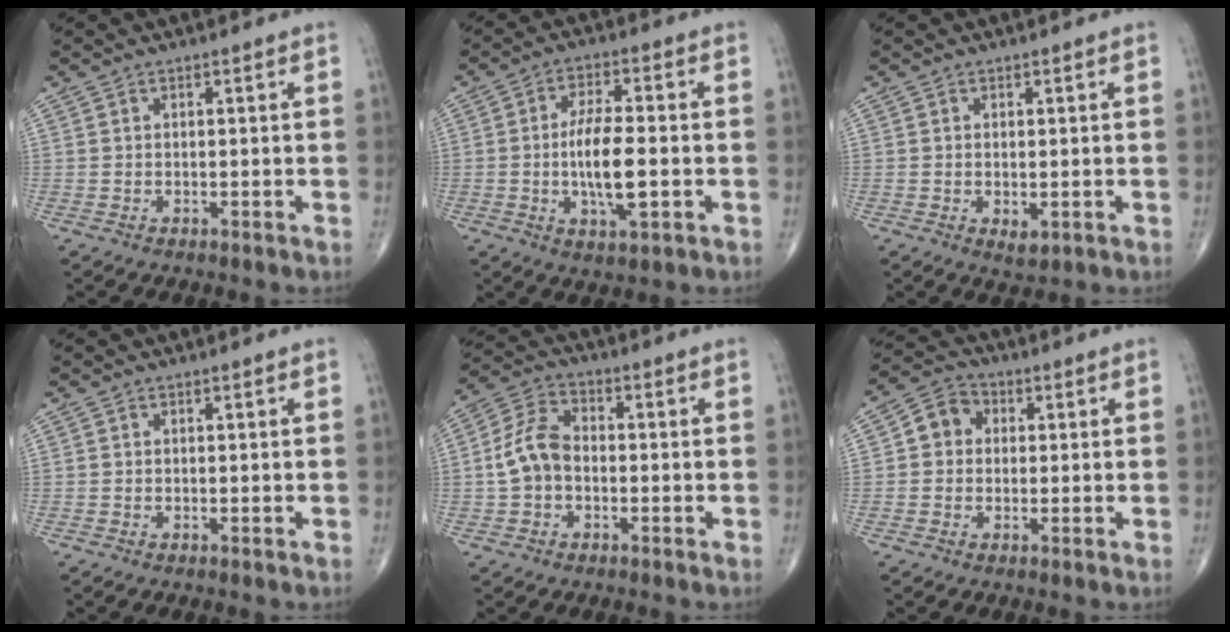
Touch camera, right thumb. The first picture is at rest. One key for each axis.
{"total": 11.2, "fx": -1.8, "fy": 3.8, "fz": 10.4, "tx": -0.198, "ty": 0.014, "tz": -0.037}
{"total": 2.1, "fx": -0.4, "fy": 1.1, "fz": 1.8, "tx": -0.028, "ty": -0.006, "tz": -0.002}
{"total": 0.0}
{"total": 8.1, "fx": -1.0, "fy": 5.7, "fz": 5.7, "tx": -0.108, "ty": 0.029, "tz": -0.030}
{"total": 5.8, "fx": 0.5, "fy": 5.0, "fz": 2.8, "tx": -0.029, "ty": 0.015, "tz": -0.004}